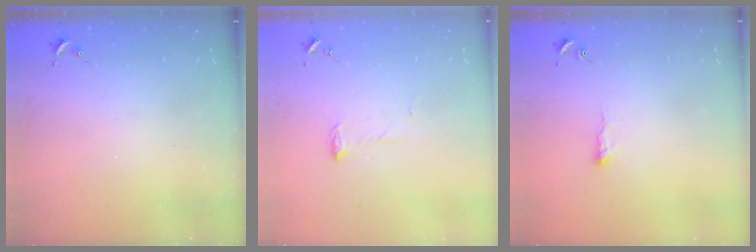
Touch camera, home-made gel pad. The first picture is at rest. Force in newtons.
{"total": 6.6, "press": 6.5, "slide": 0.8}
{"total": 3.4, "press": 3.4, "slide": 0.6}